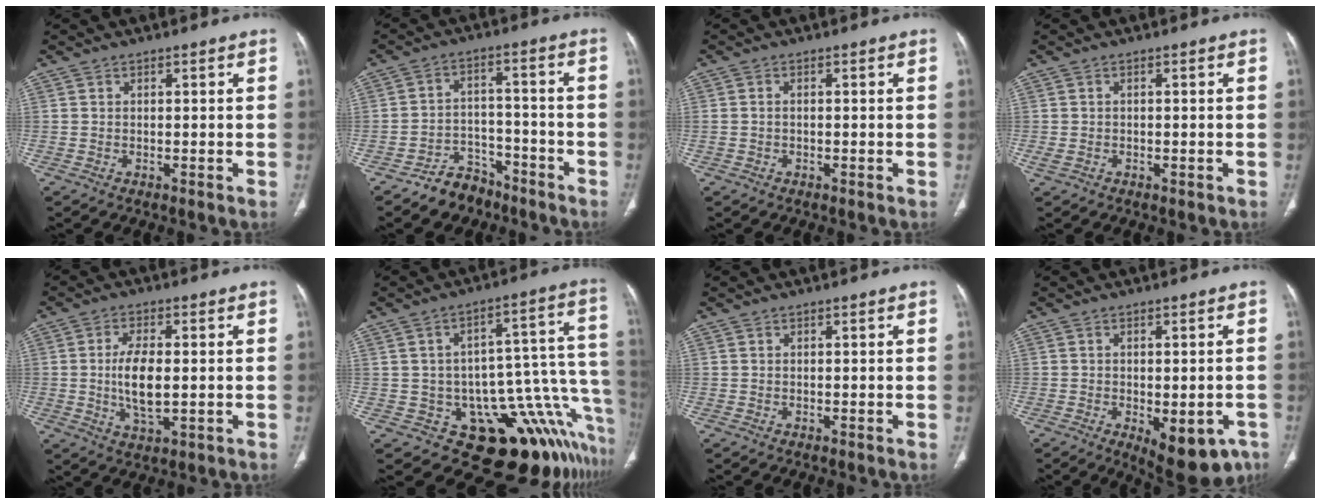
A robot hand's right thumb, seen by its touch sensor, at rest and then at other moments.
{"total": 7.4, "force": [-5.7, 4.5, 1.5], "torque": [0.003, 0.056, -0.095]}
{"total": 0.7, "force": [-0.1, 0.4, 0.5], "torque": [-0.016, 0.004, 0.002]}
{"total": 1.4, "force": [-0.4, 0.9, 1.0], "torque": [-0.028, 0.007, -0.001]}
{"total": 8.0, "force": [-0.3, 3.5, 7.2], "torque": [-0.139, -0.008, -0.004]}
{"total": 20.4, "force": [-9.2, 10.7, 14.8], "torque": [-0.069, 0.115, -0.107]}
{"total": 0.0}
{"total": 12.1, "force": [-5.4, 5.7, 9.2], "torque": [-0.099, 0.004, -0.061]}